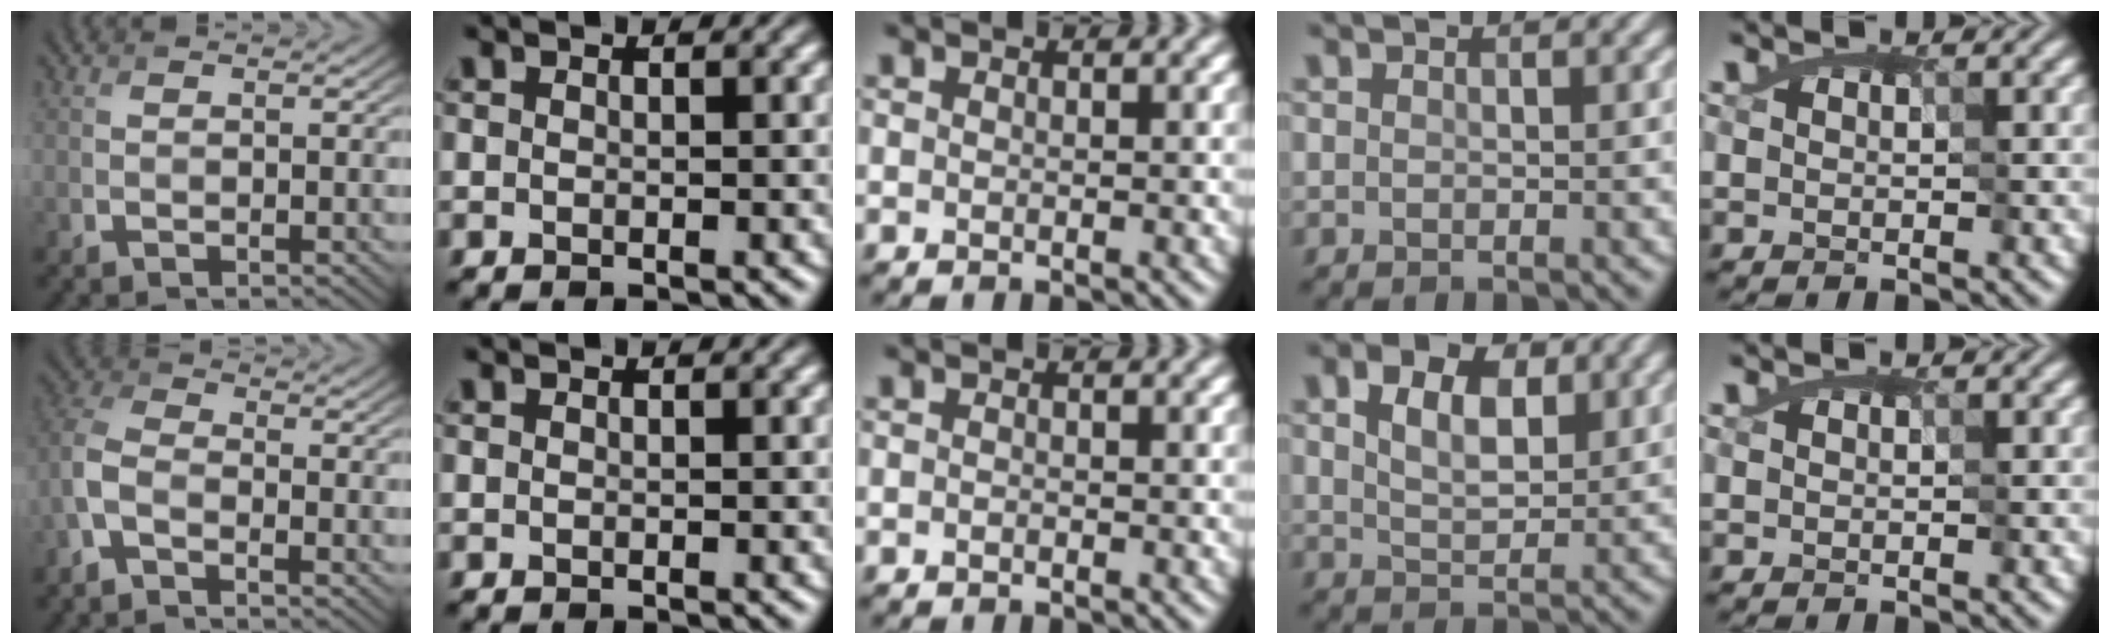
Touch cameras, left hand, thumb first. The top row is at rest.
{"thumb": {"total": 4.8, "force": [-2.6, 2.4, 3.3], "torque": [-0.085, 0.008, -0.070]}, "middle": {"total": 0.5, "force": [-0.5, -0.1, 0.0], "torque": [-0.005, -0.004, -0.012]}, "ring": {"total": 4.9, "force": [2.1, 2.8, 3.4], "torque": [-0.058, 0.003, 0.031]}}